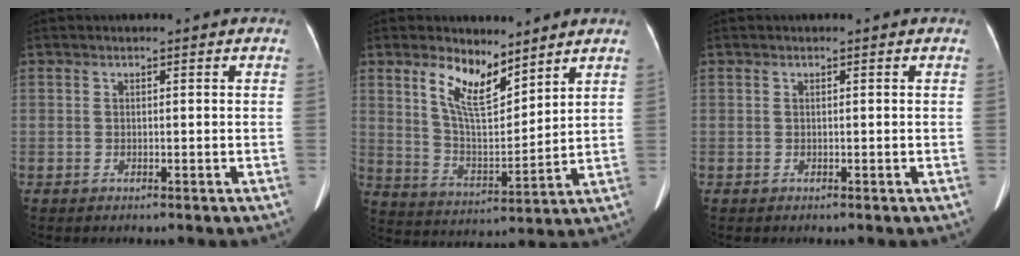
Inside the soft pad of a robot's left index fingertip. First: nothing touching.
{"total": 9.2, "force": [6.2, 3.2, 6.1], "torque": [-0.119, -0.009, 0.124]}
{"total": 0.0}